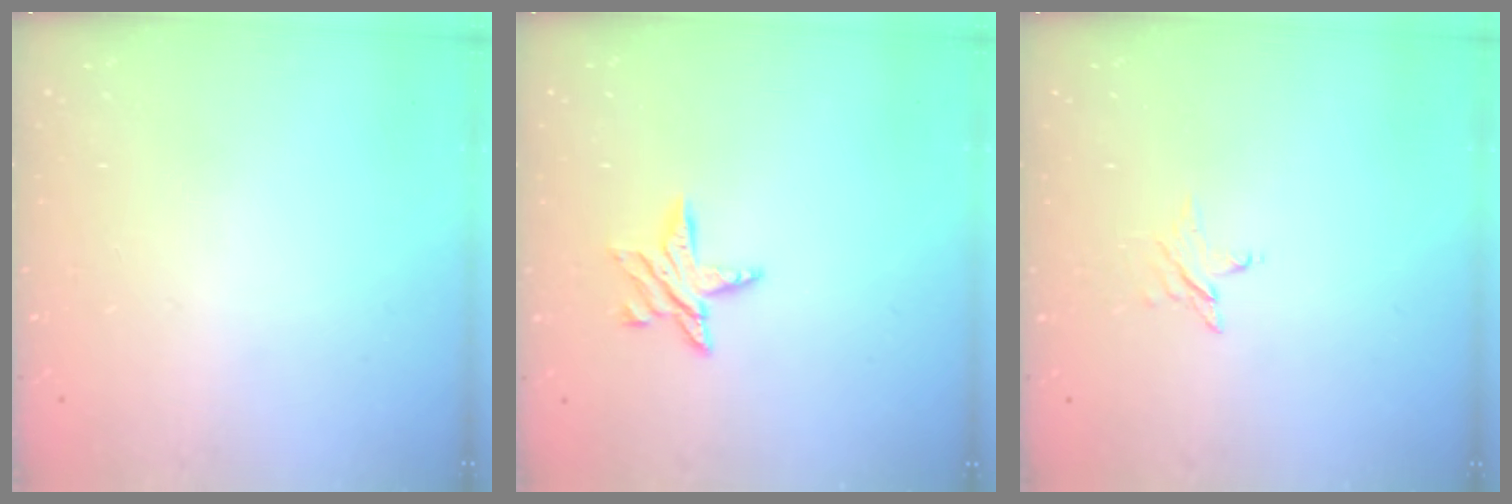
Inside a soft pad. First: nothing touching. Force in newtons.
{"total": 7.3, "press": 7.3, "slide": 0.5}
{"total": 2.8, "press": 2.8, "slide": 0.3}